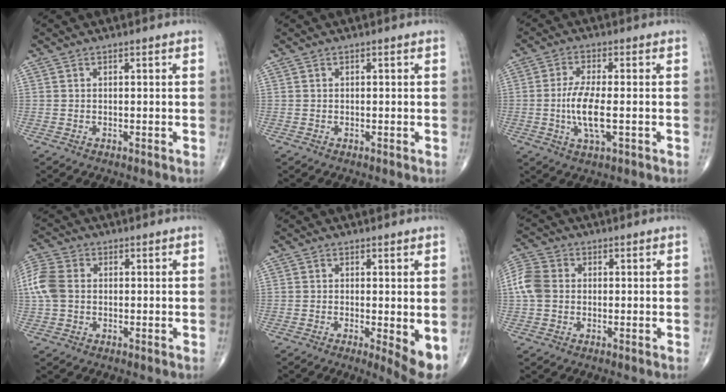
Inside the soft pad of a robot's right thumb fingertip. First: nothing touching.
{"total": 0.0}
{"total": 7.7, "force": [-1.2, 2.3, 7.3], "torque": [-0.154, -0.004, -0.025]}
{"total": 7.6, "force": [0.2, 5.6, 5.1], "torque": [-0.129, 0.017, -0.002]}
{"total": 5.6, "force": [-0.9, 1.2, 5.4], "torque": [-0.078, -0.018, -0.015]}
{"total": 6.6, "force": [0.0, 5.2, 3.9], "torque": [-0.091, 0.016, -0.008]}